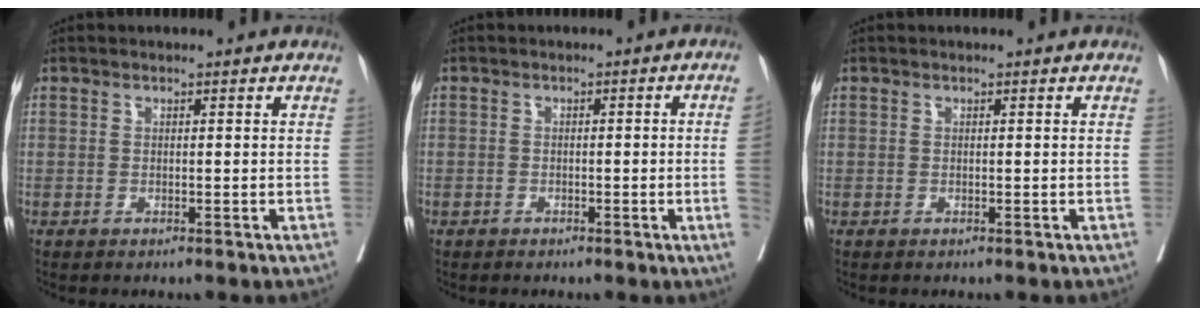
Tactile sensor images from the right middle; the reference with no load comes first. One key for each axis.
{"total": 3.2, "fx": -0.5, "fy": -1.0, "fz": 3.0, "tx": -0.039, "ty": 0.001, "tz": -0.008}
{"total": 0.0}